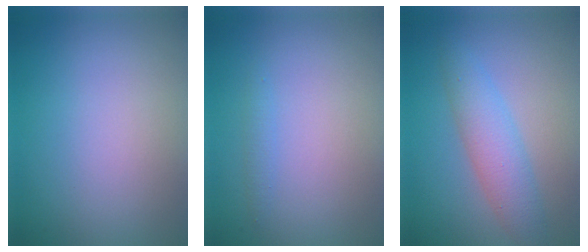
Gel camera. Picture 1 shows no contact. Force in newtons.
{"total": 0.7, "press": 0.7, "slide": 0.0}
{"total": 3.7, "press": 3.7, "slide": 0.1}